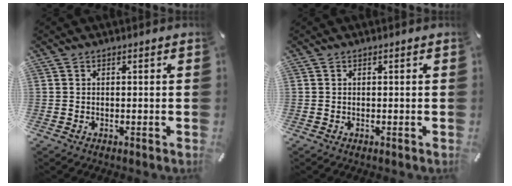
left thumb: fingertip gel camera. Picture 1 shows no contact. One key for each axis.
{"total": 0.0}